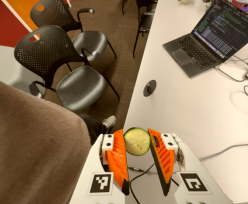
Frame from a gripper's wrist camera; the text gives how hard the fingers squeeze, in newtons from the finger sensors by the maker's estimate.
{"total": 8.4, "left": 7.8, "right": 8.9}